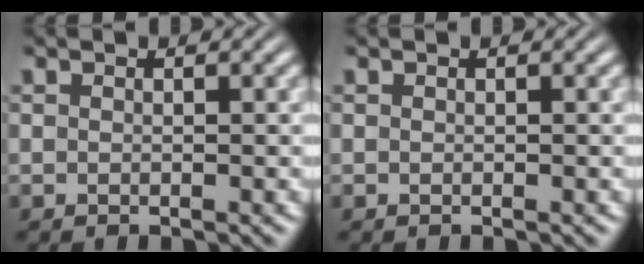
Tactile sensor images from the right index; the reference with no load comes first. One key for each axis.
{"total": 0.0}